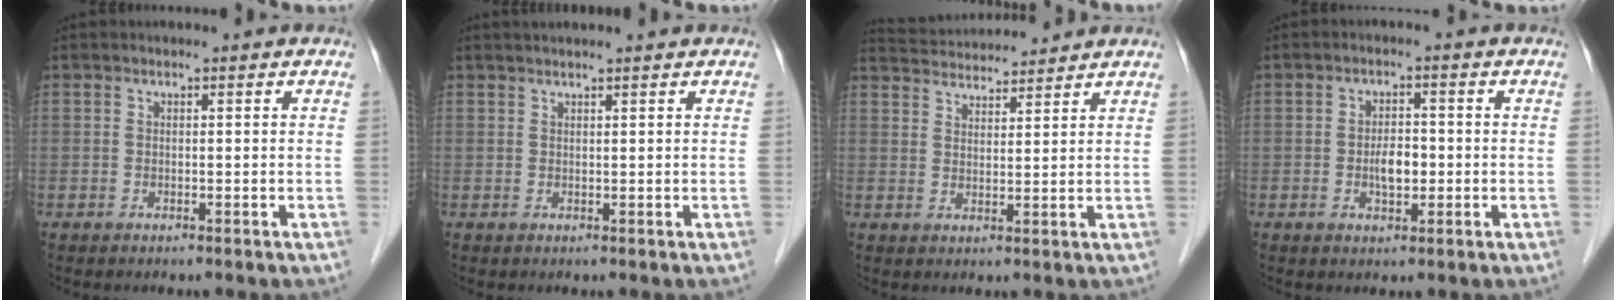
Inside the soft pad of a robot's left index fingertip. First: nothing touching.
{"total": 3.5, "force": [3.0, -0.3, 1.7], "torque": [-0.017, 0.024, 0.045]}
{"total": 8.6, "force": [8.4, 0.5, 1.7], "torque": [-0.040, 0.028, 0.134]}
{"total": 3.8, "force": [-1.1, 1.8, 3.2], "torque": [-0.057, 0.000, -0.019]}